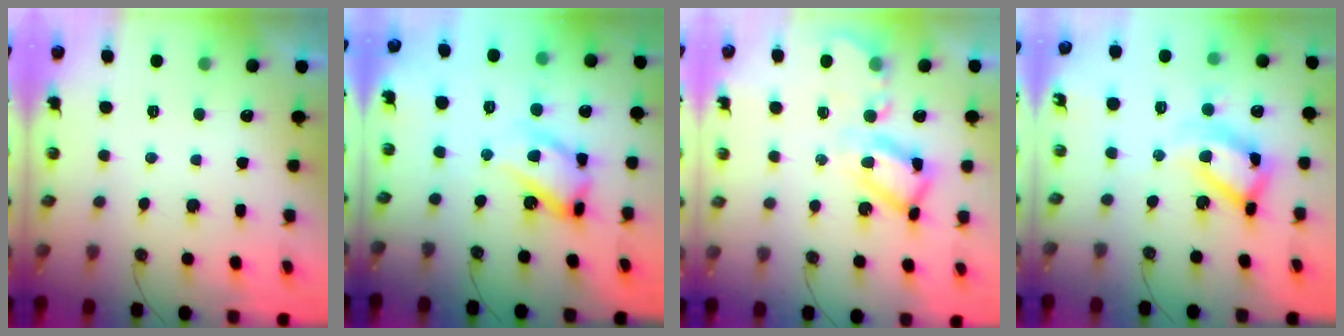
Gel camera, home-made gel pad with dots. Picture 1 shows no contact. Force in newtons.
{"total": 16.8, "press": 16.8, "slide": 1.5}
{"total": 12.1, "press": 12.1, "slide": 1.2}
{"total": 19.4, "press": 19.3, "slide": 2.6}